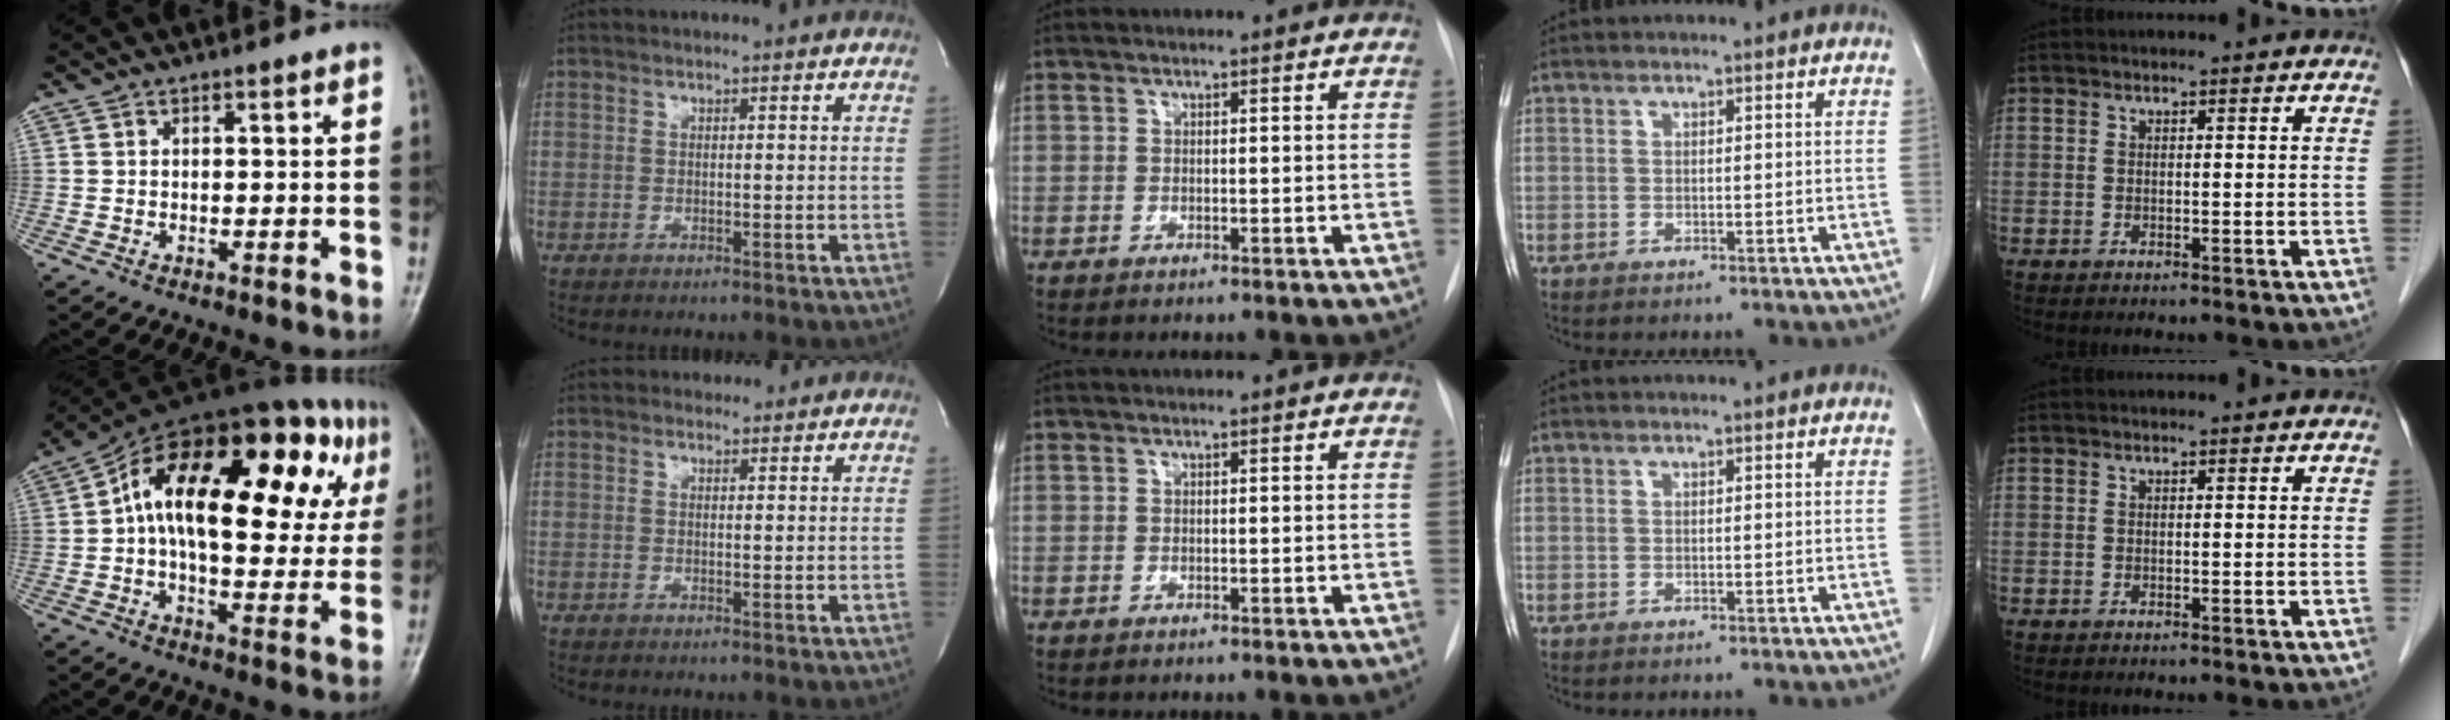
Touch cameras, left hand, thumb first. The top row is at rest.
{"thumb": {"total": 29.9, "force": [7.0, 14.3, 25.3], "torque": [-0.360, 0.053, 0.098]}, "index": {"total": 1.1, "force": [0.8, 0.7, -0.2], "torque": [0.001, 0.001, 0.008]}}